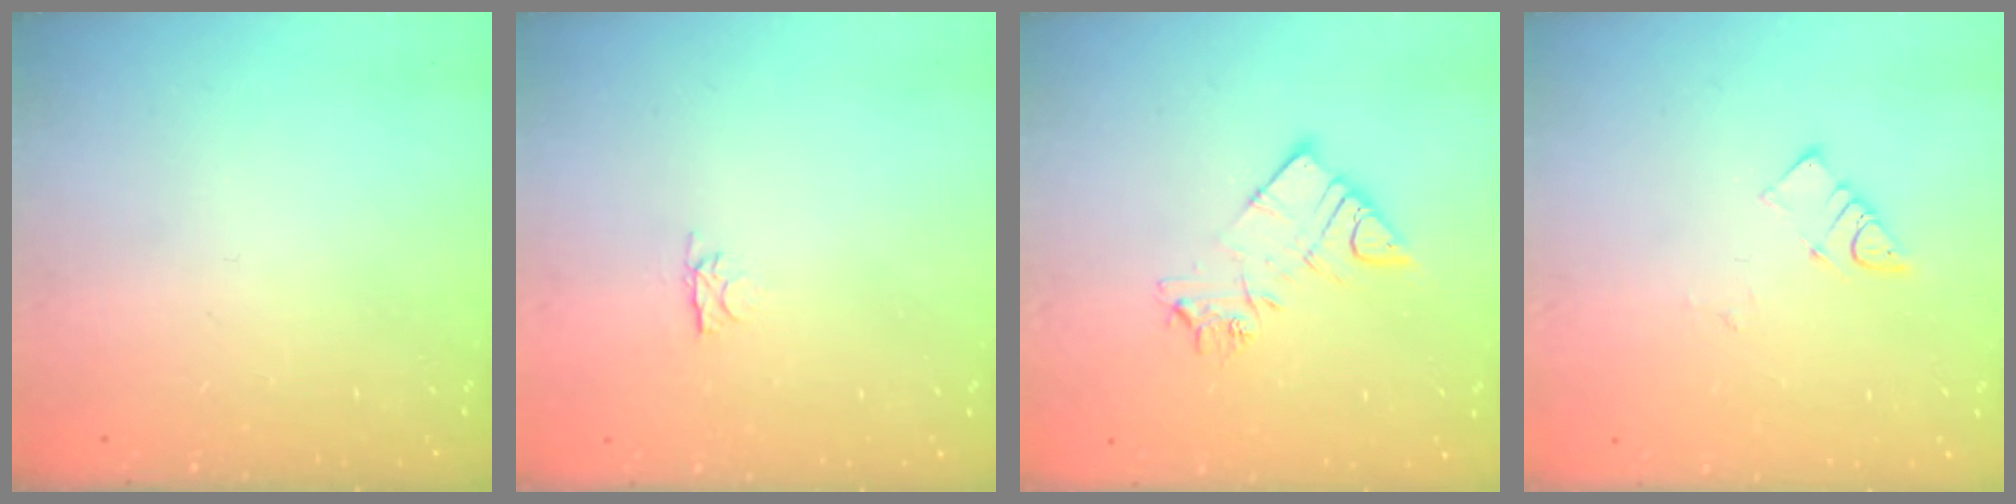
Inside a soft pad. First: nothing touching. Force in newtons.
{"total": 2.8, "press": 2.7, "slide": 0.4}
{"total": 10.5, "press": 10.5, "slide": 1.0}
{"total": 3.9, "press": 3.9, "slide": 0.5}